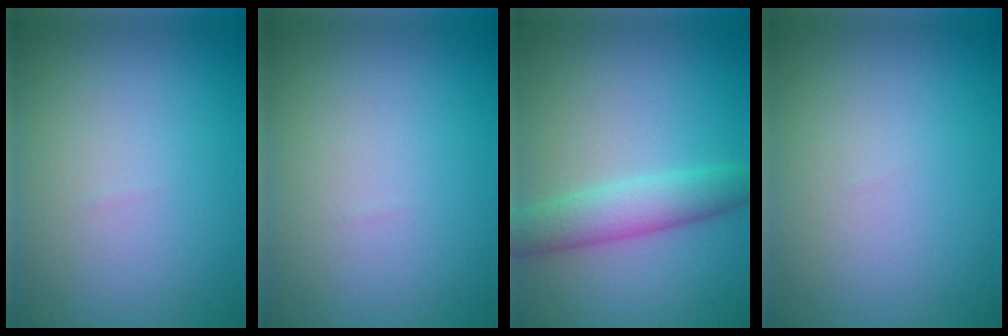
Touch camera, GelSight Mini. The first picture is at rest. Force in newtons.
{"total": 0.0}
{"total": 3.9, "press": 3.9, "slide": 0.1}
{"total": 0.0}